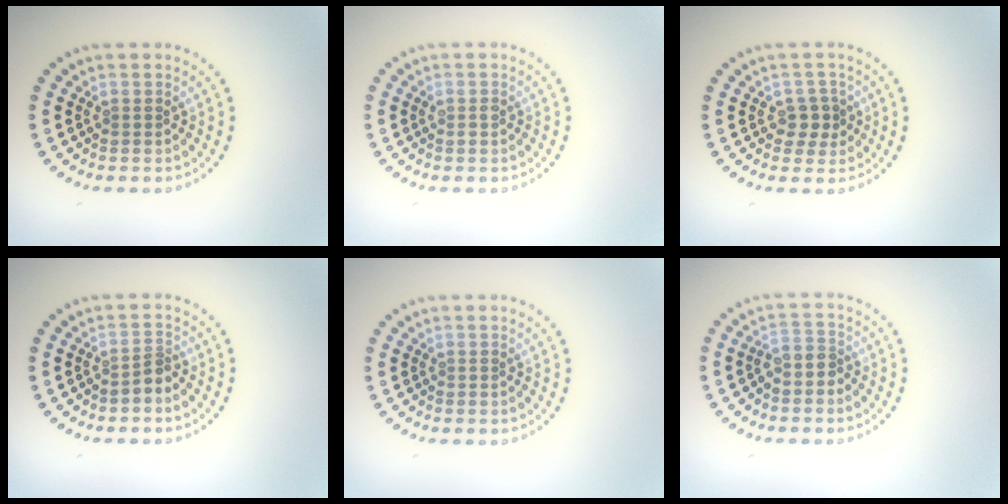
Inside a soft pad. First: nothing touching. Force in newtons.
{"total": 0.8, "press": 0.8, "slide": 0.2}
{"total": 2.1, "press": 1.9, "slide": 0.7}
{"total": 1.7, "press": 1.2, "slide": 1.1}
{"total": 0.0}
{"total": 2.0, "press": 1.7, "slide": 1.0}